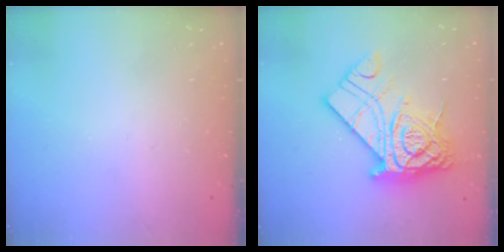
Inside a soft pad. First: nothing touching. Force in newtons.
{"total": 19.9, "press": 19.8, "slide": 2.2}